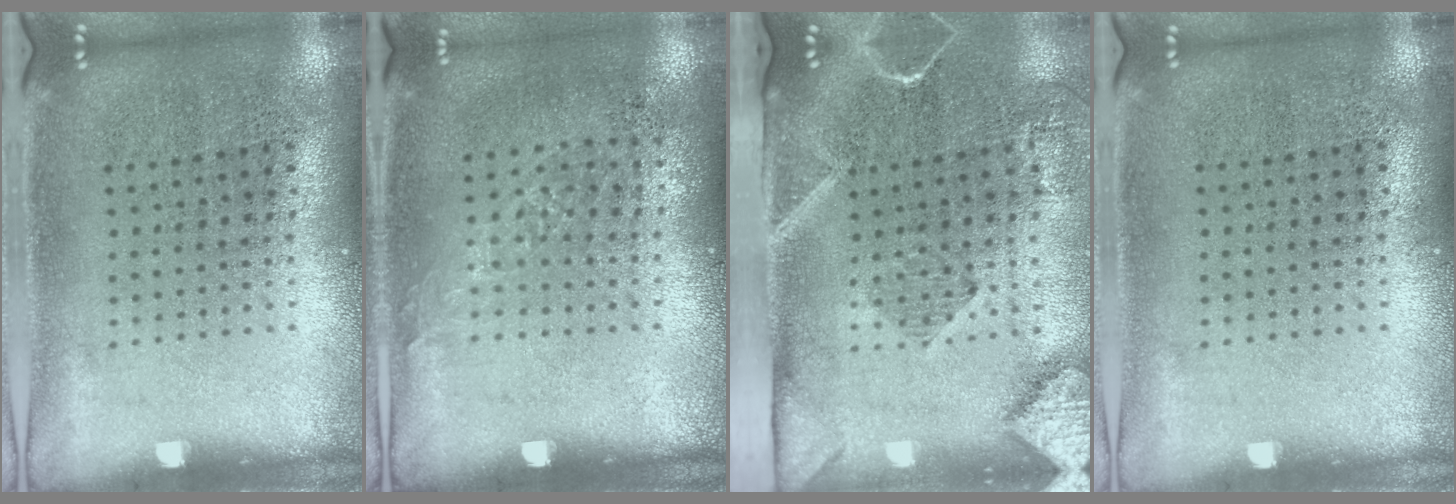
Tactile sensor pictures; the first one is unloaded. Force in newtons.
{"total": 0.9, "press": 0.8, "slide": 0.4}
{"total": 2.9, "press": 2.1, "slide": 1.9}
{"total": 0.0}